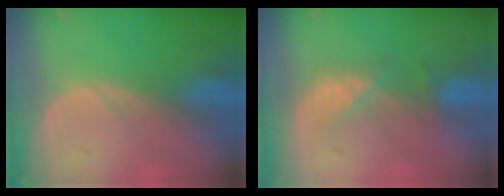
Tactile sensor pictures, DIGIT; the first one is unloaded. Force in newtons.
{"total": 3.3, "press": 3.2, "slide": 0.7}